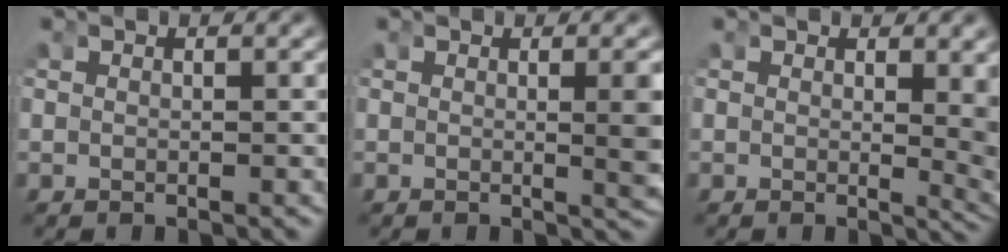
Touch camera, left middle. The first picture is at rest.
{"total": 2.1, "force": [-0.1, 0.0, 2.1], "torque": [-0.024, -0.005, -0.001]}
{"total": 2.6, "force": [0.2, 0.5, 2.6], "torque": [-0.021, -0.013, 0.005]}